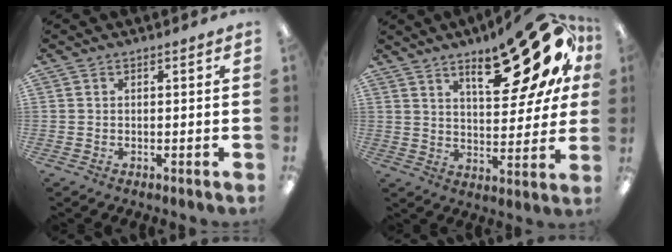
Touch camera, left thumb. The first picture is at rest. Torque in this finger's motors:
{"motor_torque": [2.50, 2.51, 1.06, -1.40, 0.11]}